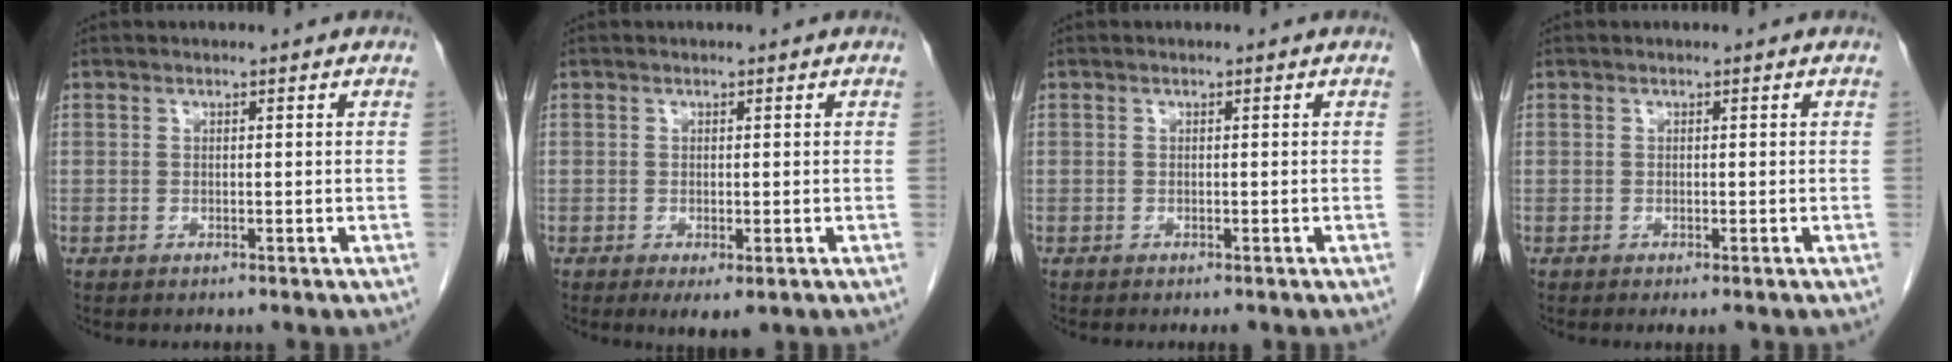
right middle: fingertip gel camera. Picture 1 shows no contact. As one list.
[{"total": 2.9, "force": [-1.4, 1.0, 2.3], "torque": [-0.031, -0.006, -0.014]}, {"total": 0.8, "force": [-0.6, 0.1, 0.4], "torque": [-0.010, -0.004, -0.007]}, {"total": 1.1, "force": [-0.7, 0.1, 0.8], "torque": [-0.010, -0.006, -0.009]}]